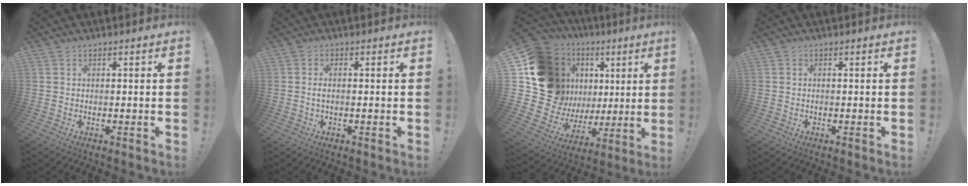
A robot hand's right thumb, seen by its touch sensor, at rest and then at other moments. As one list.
[{"total": 2.1, "force": [-0.3, 0.5, 2.0], "torque": [-0.044, 0.001, -0.007]}, {"total": 20.1, "force": [7.4, 15.9, 9.7], "torque": [-0.166, -0.064, 0.181]}, {"total": 0.0}]